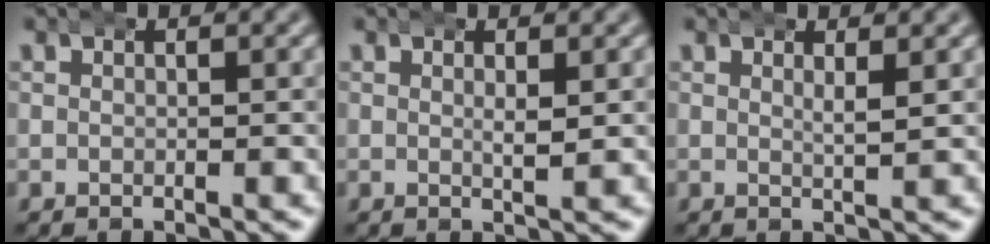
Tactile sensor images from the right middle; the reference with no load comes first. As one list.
[{"total": 1.4, "force": [0.5, 0.4, 1.3], "torque": [-0.020, -0.003, 0.005]}, {"total": 1.6, "force": [1.0, 0.2, 1.2], "torque": [-0.021, -0.003, 0.017]}]